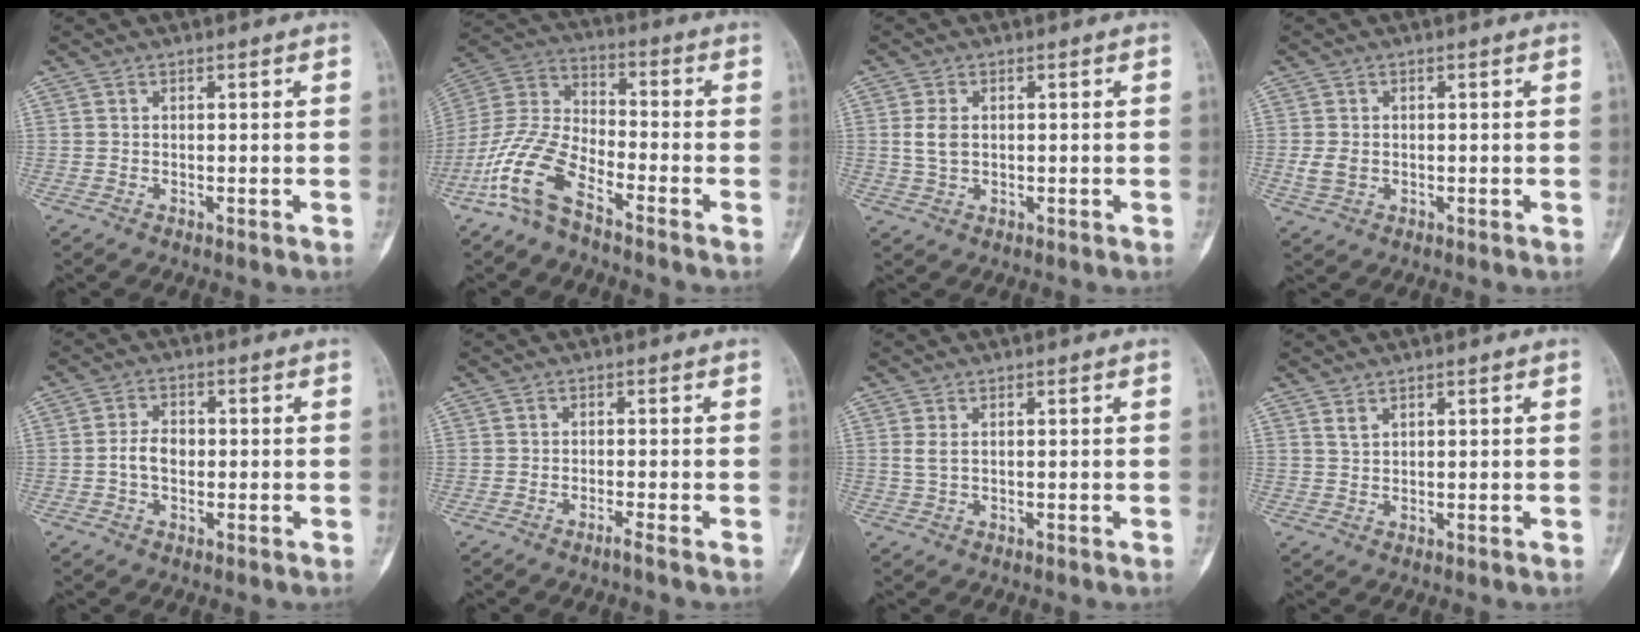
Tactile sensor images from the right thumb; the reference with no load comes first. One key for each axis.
{"total": 12.6, "fx": -7.7, "fy": 5.1, "fz": 8.6, "tx": -0.192, "ty": 0.050, "tz": -0.162}
{"total": 3.5, "fx": 0.4, "fy": 2.3, "fz": 2.6, "tx": -0.053, "ty": 0.001, "tz": 0.012}
{"total": 3.0, "fx": -0.3, "fy": 2.2, "fz": 2.0, "tx": -0.042, "ty": 0.001, "tz": -0.003}
{"total": 4.1, "fx": -0.4, "fy": 2.8, "fz": 3.0, "tx": -0.050, "ty": 0.013, "tz": -0.013}
{"total": 0.9, "fx": -0.7, "fy": -0.3, "fz": 0.5, "tx": -0.011, "ty": -0.001, "tz": -0.014}
{"total": 1.5, "fx": 0.6, "fy": 0.7, "fz": 1.2, "tx": -0.035, "ty": 0.006, "tz": 0.020}
{"total": 1.5, "fx": 1.2, "fy": 0.5, "fz": 0.7, "tx": -0.006, "ty": -0.005, "tz": 0.026}